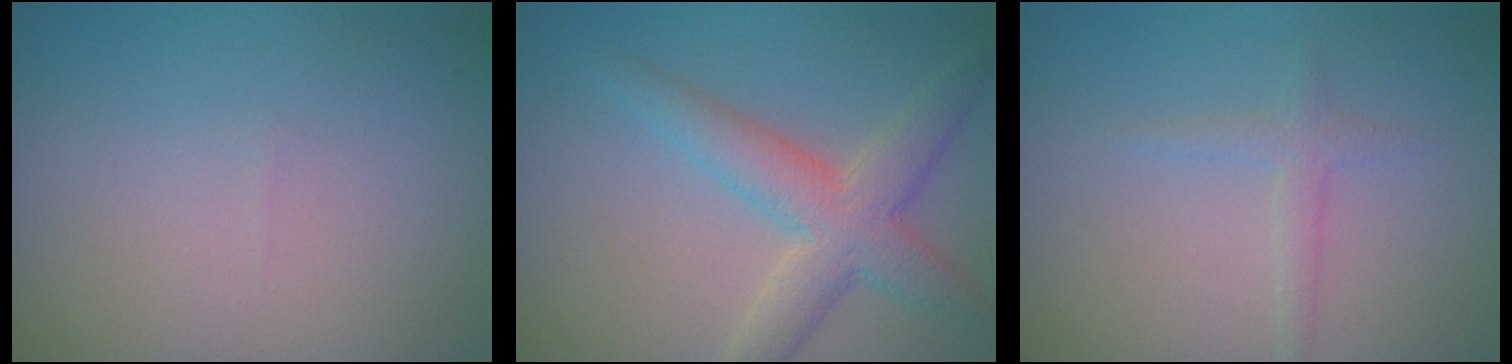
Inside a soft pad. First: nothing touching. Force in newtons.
{"total": 5.1, "press": 5.1, "slide": 0.3}
{"total": 1.4, "press": 1.4, "slide": 0.1}